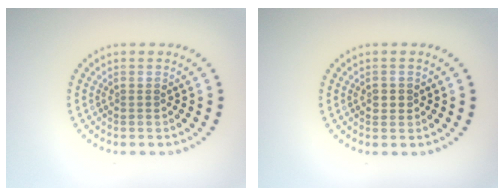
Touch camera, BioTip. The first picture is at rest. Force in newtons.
{"total": 1.0, "press": 0.9, "slide": 0.1}